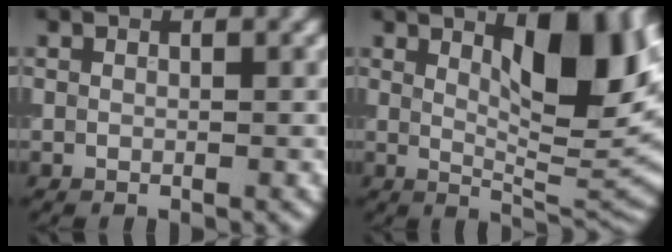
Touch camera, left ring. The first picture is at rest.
{"total": 9.9, "force": [3.4, 3.2, 8.7], "torque": [-0.117, -0.003, 0.056]}